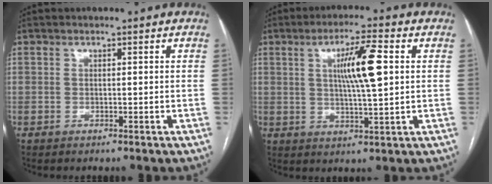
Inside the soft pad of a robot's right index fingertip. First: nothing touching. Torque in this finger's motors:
{"motor_torque": [1.02, -0.22, 0.49, 0.15]}